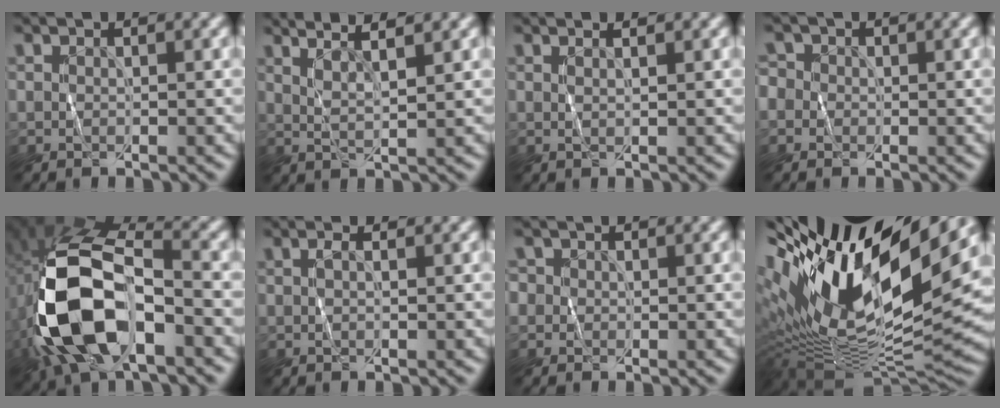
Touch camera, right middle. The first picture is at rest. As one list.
[{"total": 4.3, "force": [3.1, 0.7, 2.8], "torque": [-0.028, 0.020, 0.028]}, {"total": 0.8, "force": [0.6, -0.3, 0.5], "torque": [-0.010, 0.001, 0.009]}, {"total": 2.2, "force": [0.3, 2.1, 0.6], "torque": [0.004, 0.018, -0.020]}, {"total": 13.1, "force": [-4.4, 6.9, 10.3], "torque": [-0.224, -0.001, -0.085]}, {"total": 0.9, "force": [0.1, 0.0, 0.8], "torque": [-0.022, 0.002, 0.002]}, {"total": 1.5, "force": [0.4, 1.4, 0.4], "torque": [-0.001, 0.010, -0.001]}, {"total": 18.3, "force": [7.1, 6.9, 15.3], "torque": [-0.299, 0.024, 0.126]}]